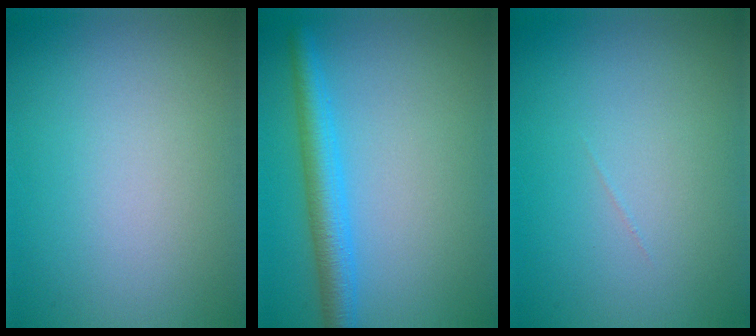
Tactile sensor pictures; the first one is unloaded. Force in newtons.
{"total": 3.9, "press": 3.9, "slide": 0.2}
{"total": 0.0}